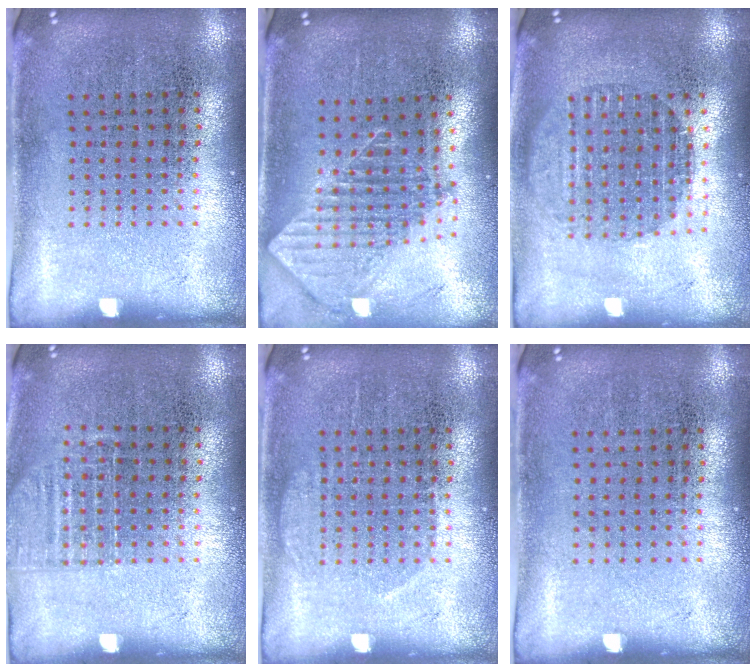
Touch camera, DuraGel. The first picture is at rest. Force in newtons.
{"total": 1.8, "press": 1.5, "slide": 1.1}
{"total": 1.8, "press": 1.5, "slide": 1.0}
{"total": 1.1, "press": 0.9, "slide": 0.5}
{"total": 1.1, "press": 1.1, "slide": 0.3}
{"total": 0.0}